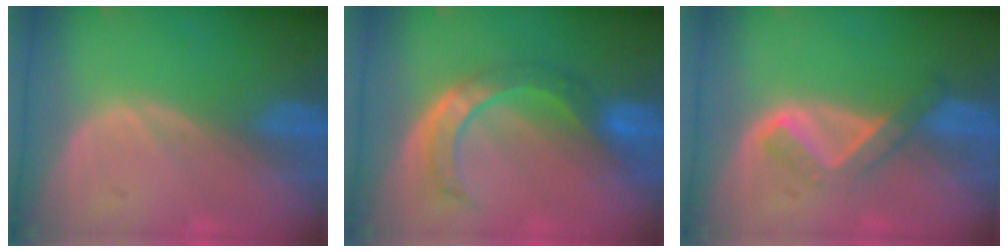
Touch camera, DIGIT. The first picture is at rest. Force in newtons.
{"total": 6.8, "press": 6.6, "slide": 1.7}
{"total": 5.2, "press": 4.5, "slide": 2.7}